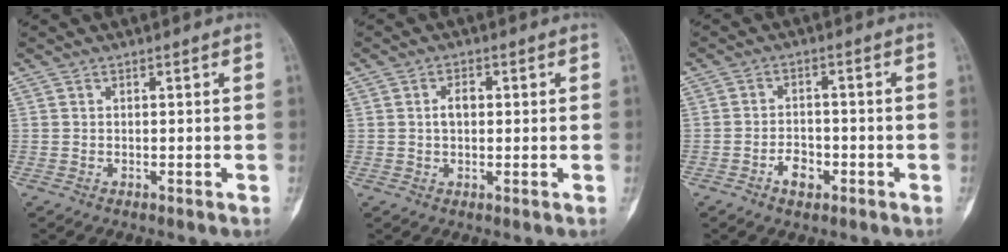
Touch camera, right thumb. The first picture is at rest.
{"total": 2.8, "force": [0.3, 1.9, 2.0], "torque": [-0.027, 0.011, 0.002]}
{"total": 4.4, "force": [-2.2, 2.8, 2.6], "torque": [-0.024, 0.020, -0.040]}